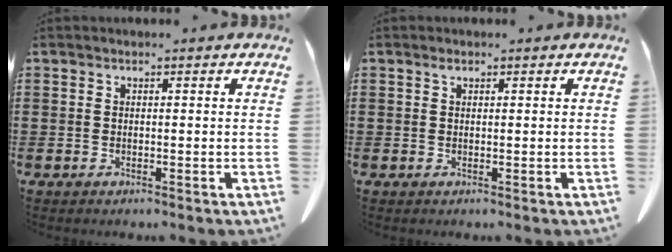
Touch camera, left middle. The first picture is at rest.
{"total": 0.6, "force": [0.3, 0.3, 0.4], "torque": [-0.009, 0.000, 0.008]}